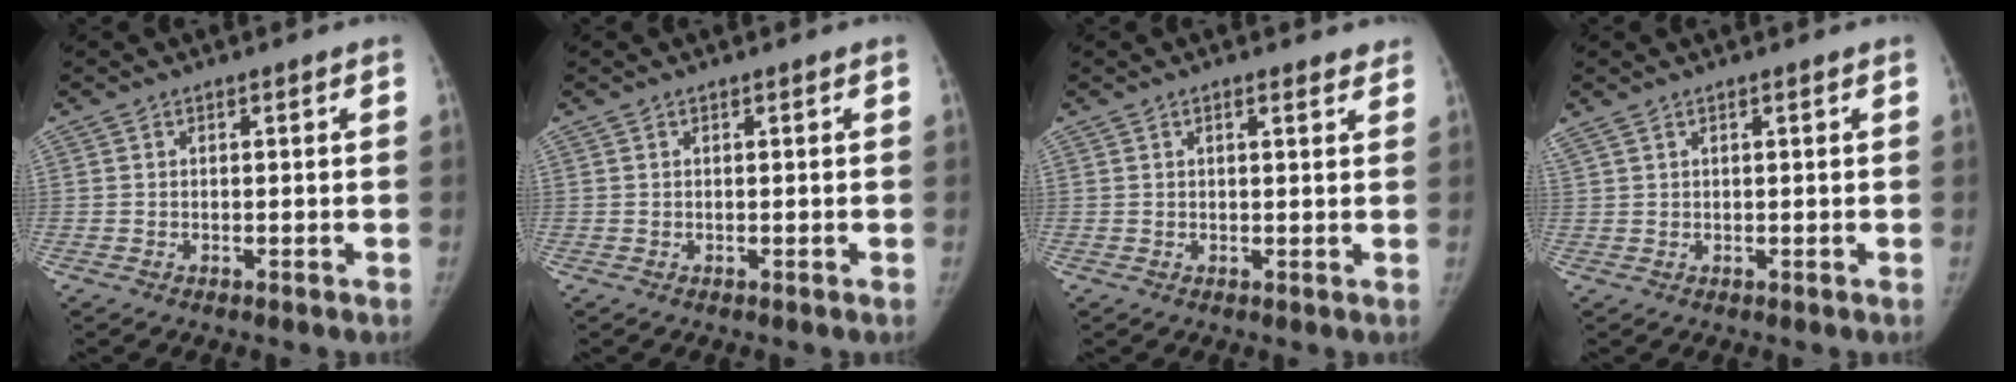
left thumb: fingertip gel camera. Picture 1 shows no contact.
{"total": 0.0}
{"total": 2.6, "force": [1.8, 0.8, 1.6], "torque": [-0.011, -0.004, 0.022]}
{"total": 1.8, "force": [1.3, 0.4, 1.1], "torque": [-0.036, 0.016, 0.034]}